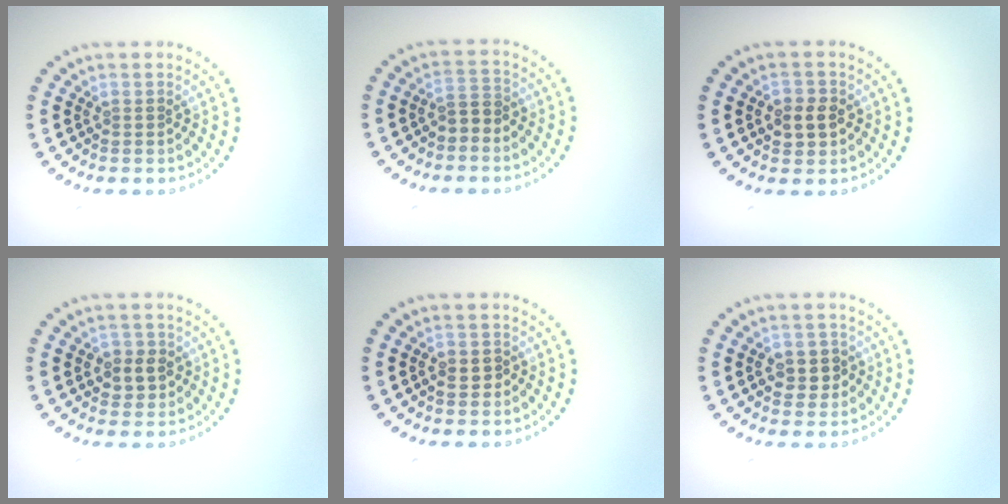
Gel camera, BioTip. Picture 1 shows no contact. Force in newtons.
{"total": 1.9, "press": 1.6, "slide": 0.9}
{"total": 2.4, "press": 2.4, "slide": 0.4}
{"total": 2.3, "press": 2.2, "slide": 0.7}
{"total": 1.1, "press": 1.0, "slide": 0.4}
{"total": 2.5, "press": 2.4, "slide": 0.3}